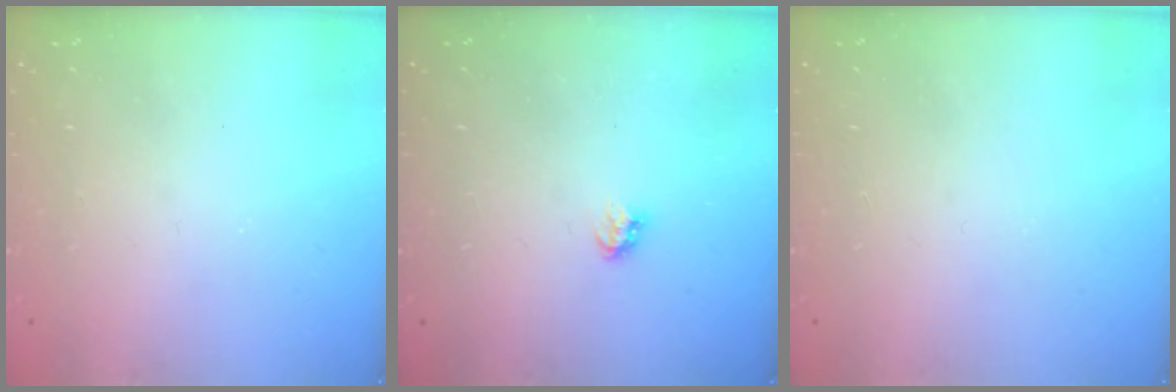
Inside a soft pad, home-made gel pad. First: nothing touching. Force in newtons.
{"total": 2.8, "press": 2.8, "slide": 0.5}
{"total": 0.0}